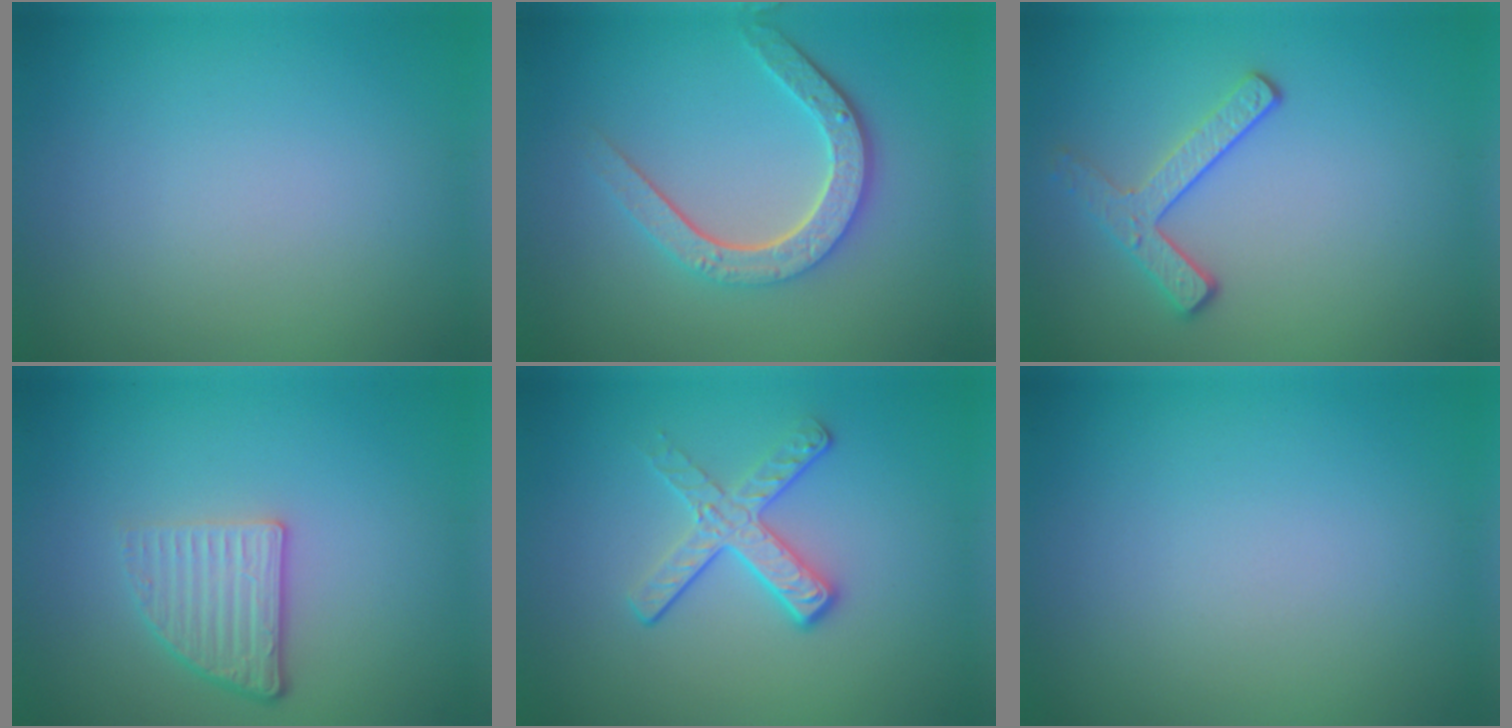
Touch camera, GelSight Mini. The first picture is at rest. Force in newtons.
{"total": 4.7, "press": 3.5, "slide": 3.0}
{"total": 2.7, "press": 2.3, "slide": 1.3}
{"total": 3.0, "press": 2.3, "slide": 1.8}
{"total": 3.1, "press": 2.4, "slide": 1.9}
{"total": 0.0}